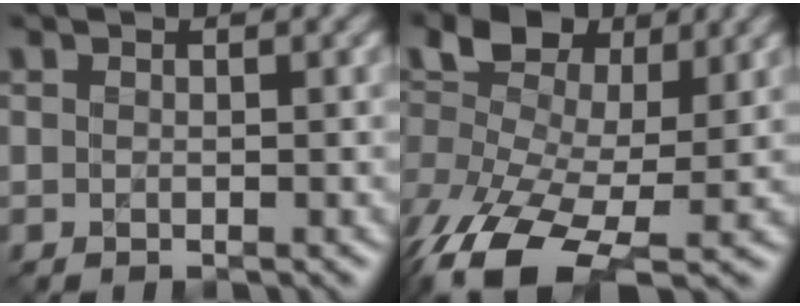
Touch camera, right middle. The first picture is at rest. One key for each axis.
{"total": 9.8, "fx": -1.3, "fy": 6.3, "fz": 7.5, "tx": -0.165, "ty": 0.002, "tz": -0.040}